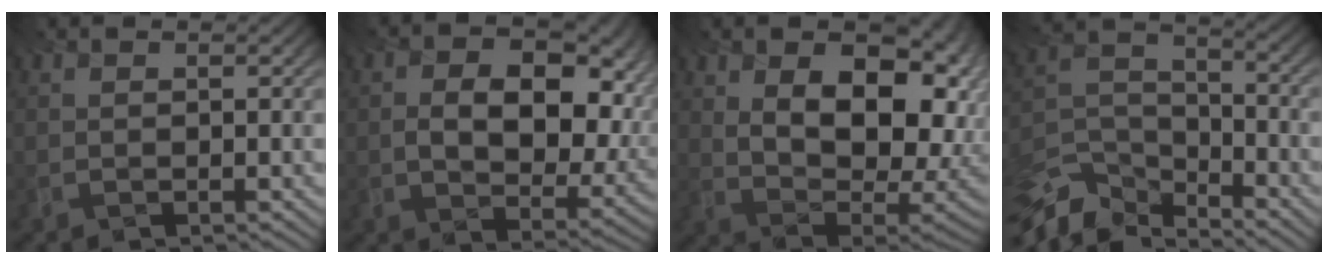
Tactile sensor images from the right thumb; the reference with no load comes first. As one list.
[{"total": 12.0, "force": [0.7, 7.2, 9.6], "torque": [-0.169, -0.013, 0.031]}, {"total": 15.2, "force": [3.8, 8.6, 11.9], "torque": [-0.223, 0.013, 0.076]}, {"total": 9.7, "force": [-9.5, 1.8, 0.8], "torque": [-0.031, -0.019, -0.178]}]